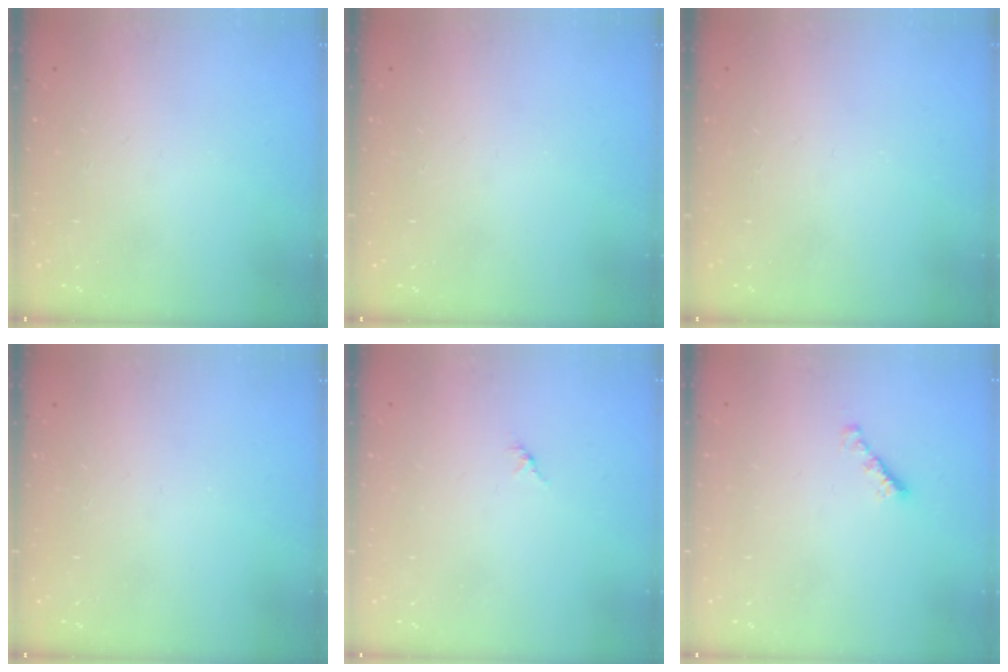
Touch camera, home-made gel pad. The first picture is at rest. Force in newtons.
{"total": 0.0}
{"total": 0.0}
{"total": 0.0}
{"total": 1.4, "press": 1.4, "slide": 0.4}
{"total": 2.4, "press": 2.4, "slide": 0.4}